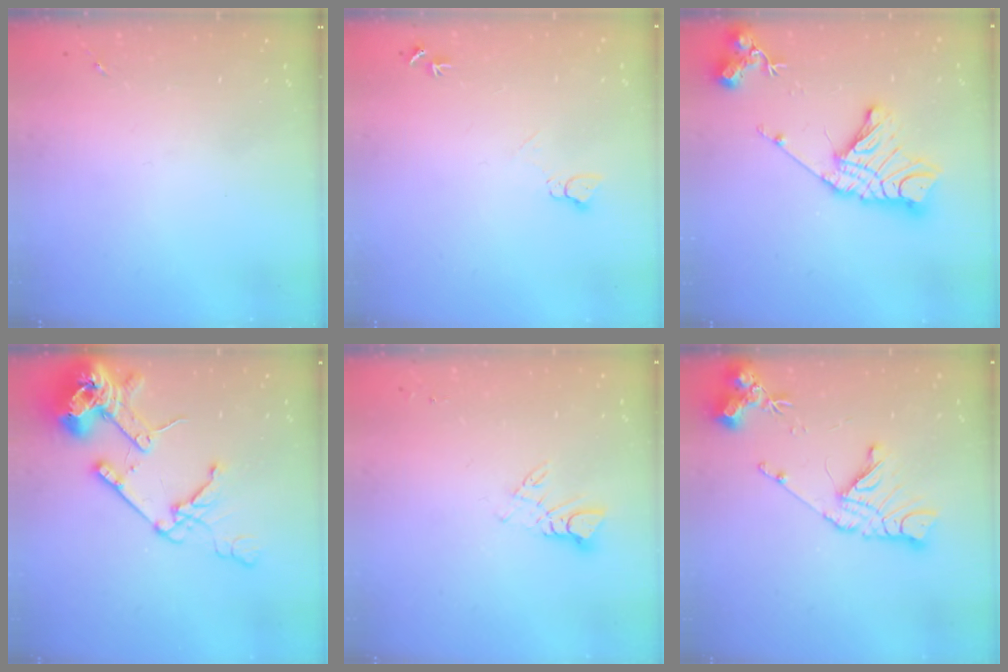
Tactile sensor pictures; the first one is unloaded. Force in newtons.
{"total": 5.1, "press": 5.1, "slide": 0.6}
{"total": 19.1, "press": 19.0, "slide": 1.8}
{"total": 18.6, "press": 18.4, "slide": 2.4}
{"total": 5.0, "press": 5.0, "slide": 0.3}
{"total": 15.4, "press": 15.3, "slide": 1.8}